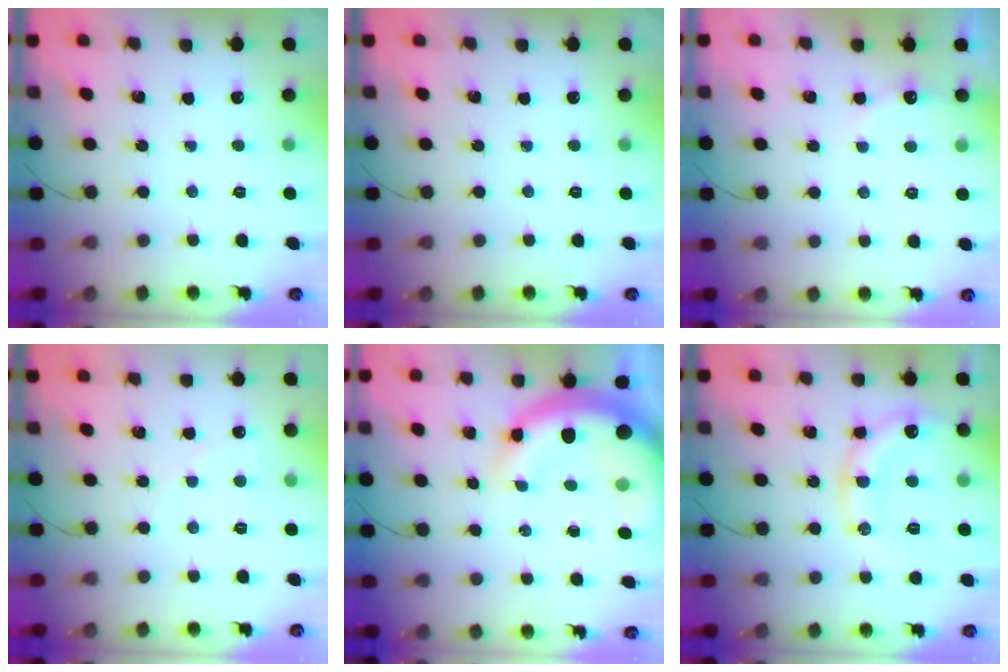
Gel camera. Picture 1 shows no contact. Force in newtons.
{"total": 0.0}
{"total": 6.1, "press": 6.0, "slide": 0.9}
{"total": 3.3, "press": 3.1, "slide": 1.0}
{"total": 12.4, "press": 12.1, "slide": 2.5}
{"total": 14.2, "press": 14.1, "slide": 1.9}